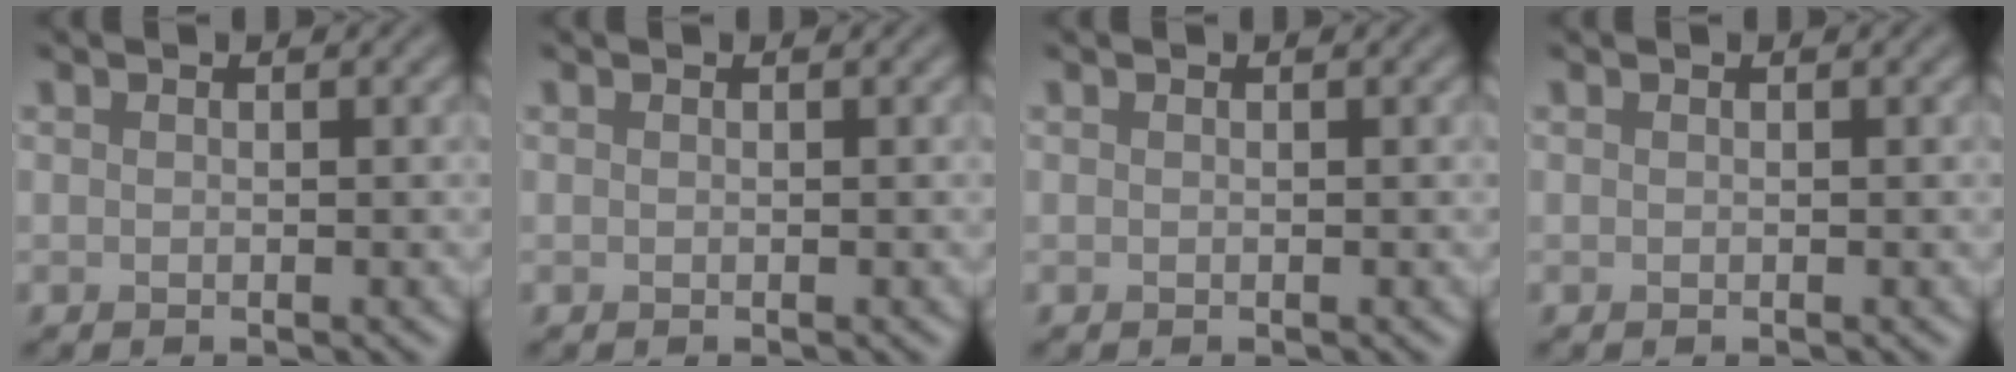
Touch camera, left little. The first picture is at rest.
{"total": 0.0}
{"total": 0.0}
{"total": 0.0}